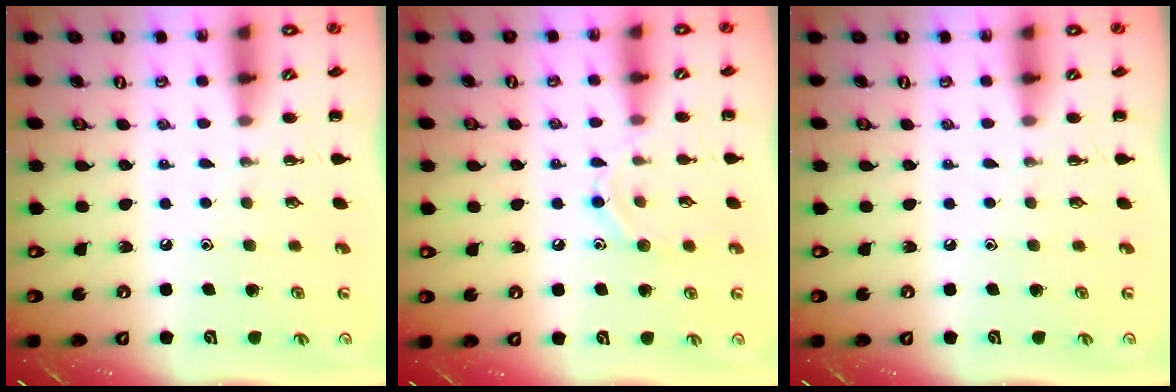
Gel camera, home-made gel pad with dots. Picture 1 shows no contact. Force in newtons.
{"total": 7.8, "press": 7.8, "slide": 1.1}
{"total": 0.0}